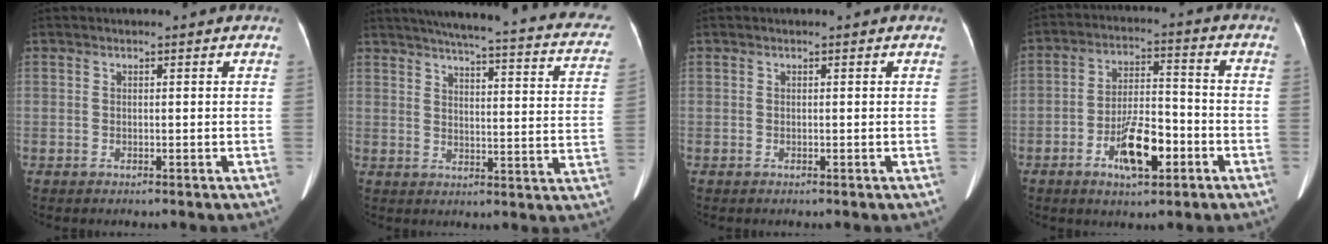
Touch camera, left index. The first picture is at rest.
{"total": 26.3, "force": [22.1, 3.7, 13.8], "torque": [-0.186, -0.021, 0.245]}
{"total": 0.0}
{"total": 9.5, "force": [-4.2, 3.3, 7.9], "torque": [-0.149, 0.007, -0.069]}